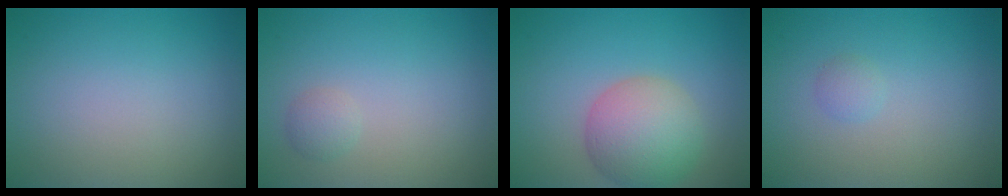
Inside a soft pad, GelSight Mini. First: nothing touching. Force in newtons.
{"total": 1.1, "press": 1.1, "slide": 0.0}
{"total": 6.0, "press": 6.0, "slide": 0.4}
{"total": 0.9, "press": 0.9, "slide": 0.0}